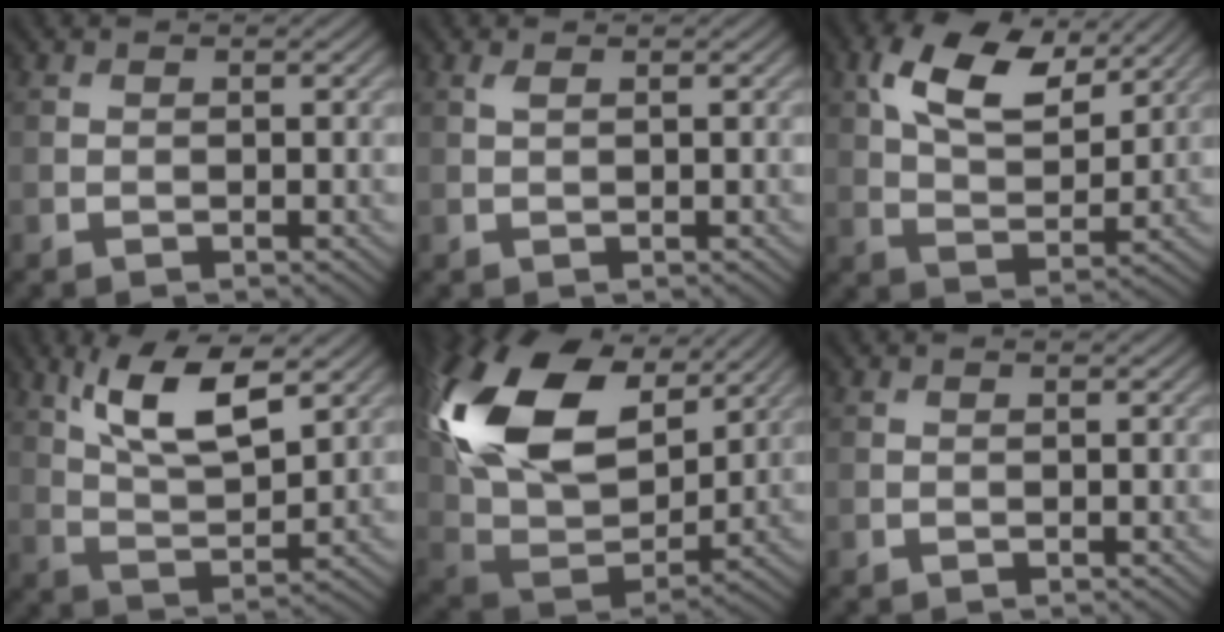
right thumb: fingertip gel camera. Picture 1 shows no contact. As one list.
[{"total": 0.6, "force": [0.3, 0.2, 0.5], "torque": [-0.013, 0.004, 0.008]}, {"total": 10.7, "force": [5.3, 5.3, 7.6], "torque": [-0.158, 0.008, 0.102]}, {"total": 9.9, "force": [5.1, 3.4, 7.8], "torque": [-0.161, 0.003, 0.100]}, {"total": 18.5, "force": [7.5, 11.5, 12.5], "torque": [-0.289, 0.022, 0.141]}, {"total": 0.0}]